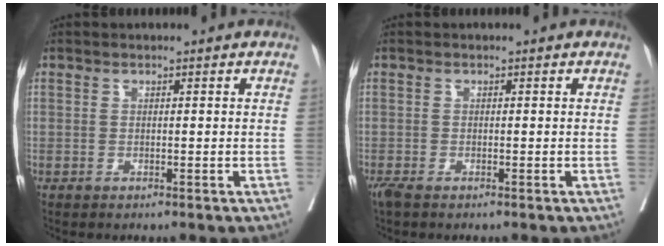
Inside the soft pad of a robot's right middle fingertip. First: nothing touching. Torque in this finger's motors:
{"motor_torque": [0.28, -0.17, -0.01, 0.00]}